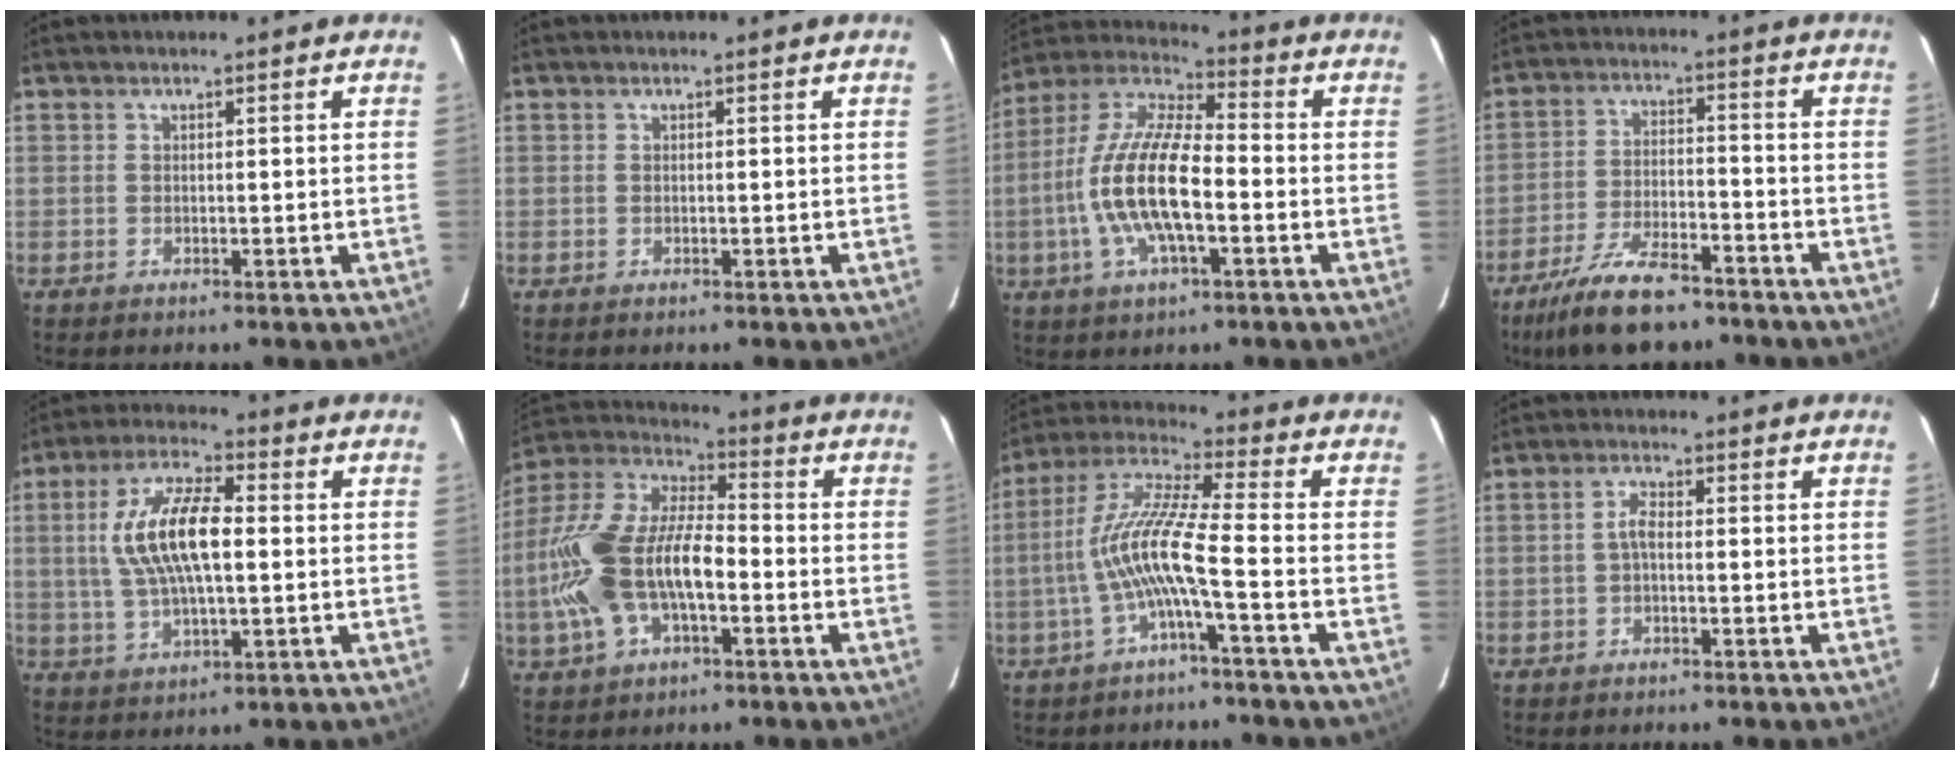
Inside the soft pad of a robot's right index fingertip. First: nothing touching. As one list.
[{"total": 0.0}, {"total": 16.2, "force": [-3.4, 5.6, 14.8], "torque": [-0.296, 0.000, -0.072]}, {"total": 14.0, "force": [-11.0, 4.7, 7.4], "torque": [-0.167, -0.016, -0.191]}, {"total": 13.0, "force": [1.1, 4.8, 12.0], "torque": [-0.238, 0.014, 0.023]}, {"total": 19.3, "force": [-4.3, 9.3, 16.4], "torque": [-0.350, 0.003, -0.082]}, {"total": 10.5, "force": [-3.1, 0.0, 10.0], "torque": [-0.208, 0.010, -0.060]}, {"total": 2.1, "force": [-0.5, 0.8, 1.9], "torque": [-0.040, 0.008, -0.011]}]